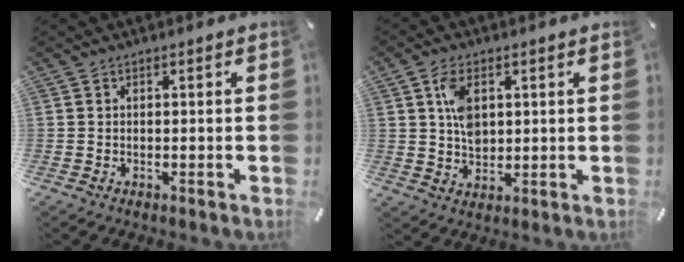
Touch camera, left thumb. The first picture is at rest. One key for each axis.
{"total": 6.7, "fx": 1.8, "fy": 4.5, "fz": 4.6, "tx": -0.082, "ty": -0.003, "tz": 0.027}